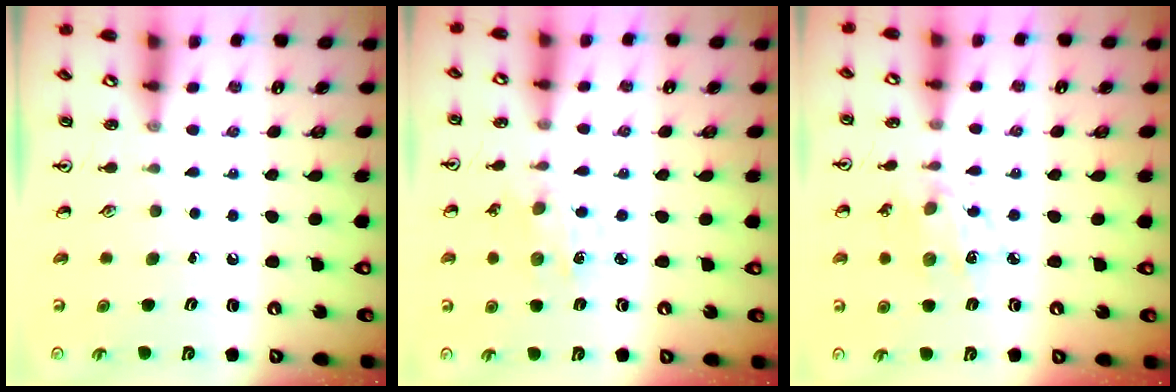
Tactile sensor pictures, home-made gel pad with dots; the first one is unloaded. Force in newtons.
{"total": 2.0, "press": 1.9, "slide": 0.4}
{"total": 5.4, "press": 5.4, "slide": 0.4}